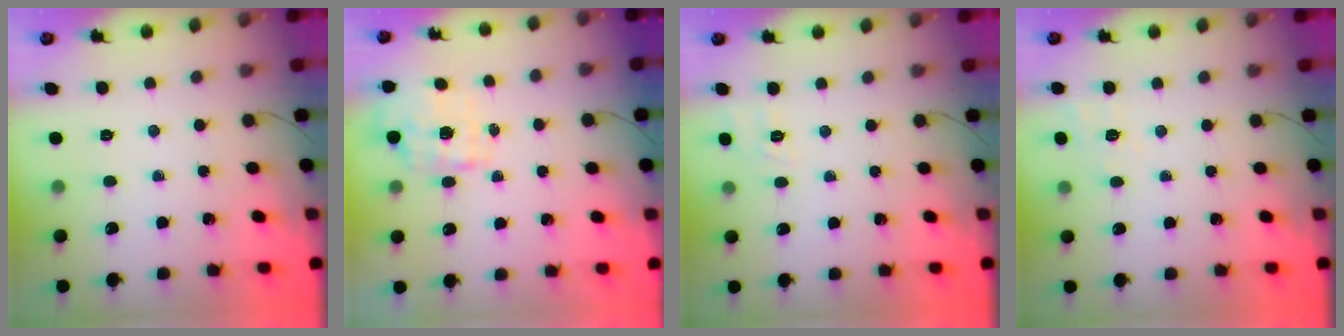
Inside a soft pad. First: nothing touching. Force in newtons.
{"total": 1.8, "press": 1.7, "slide": 0.5}
{"total": 7.8, "press": 7.5, "slide": 2.1}
{"total": 8.5, "press": 8.2, "slide": 2.1}